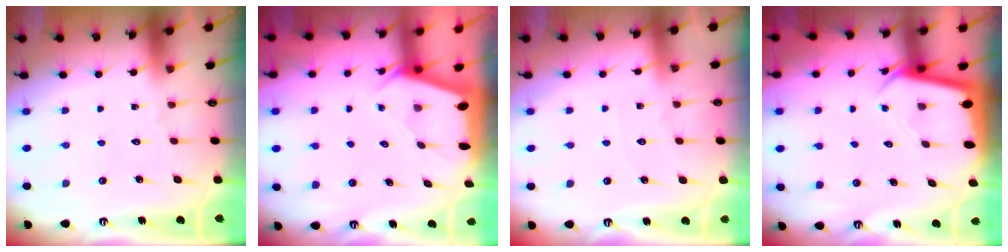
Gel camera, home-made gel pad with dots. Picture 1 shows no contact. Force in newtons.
{"total": 1.9, "press": 1.9, "slide": 0.3}
{"total": 2.0, "press": 2.0, "slide": 0.3}
{"total": 2.4, "press": 2.4, "slide": 0.1}